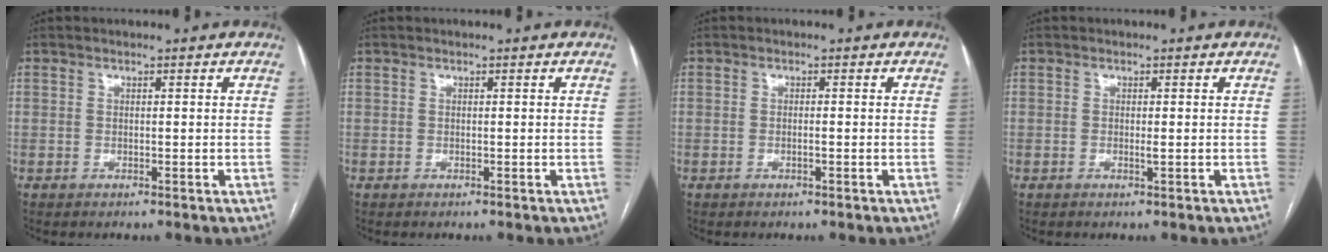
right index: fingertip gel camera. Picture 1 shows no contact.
{"total": 0.0}
{"total": 0.9, "force": [-0.4, 0.0, 0.8], "torque": [-0.017, 0.001, -0.006]}
{"total": 0.8, "force": [-0.2, -0.1, 0.8], "torque": [-0.016, -0.001, -0.004]}